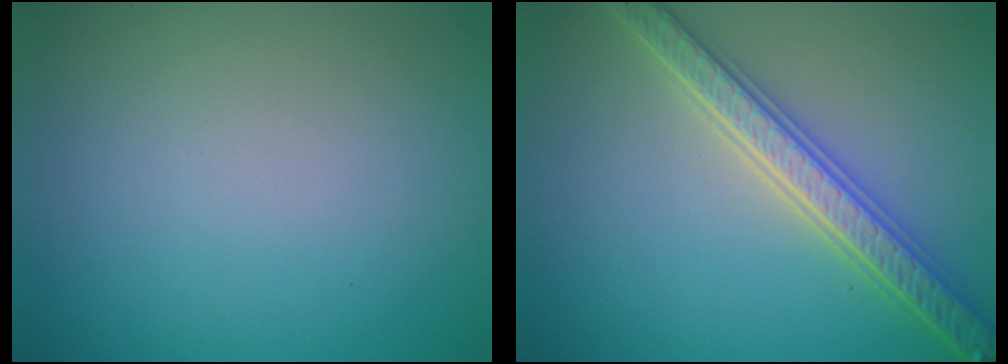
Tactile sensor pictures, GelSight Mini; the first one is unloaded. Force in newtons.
{"total": 4.8, "press": 4.7, "slide": 1.1}